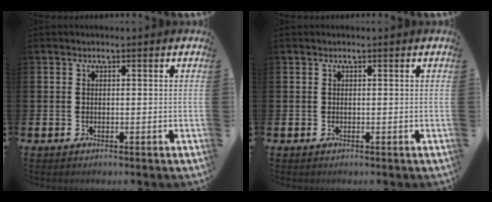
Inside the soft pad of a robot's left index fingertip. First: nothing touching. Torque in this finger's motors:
{"motor_torque": [-0.03, 0.11, 0.00, 0.00]}